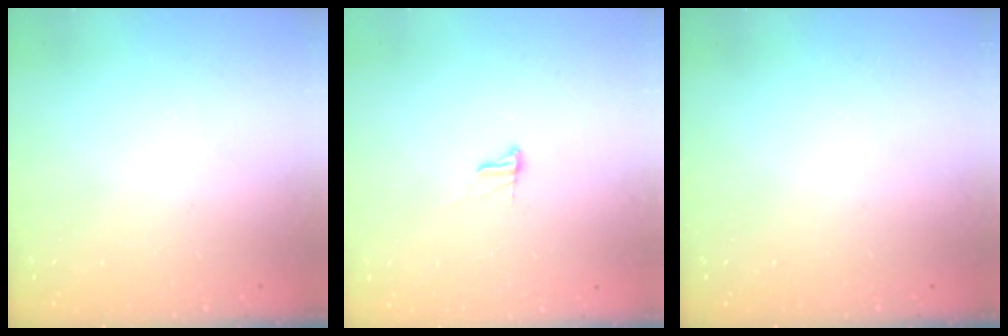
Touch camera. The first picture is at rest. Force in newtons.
{"total": 7.4, "press": 7.4, "slide": 0.8}
{"total": 0.0}